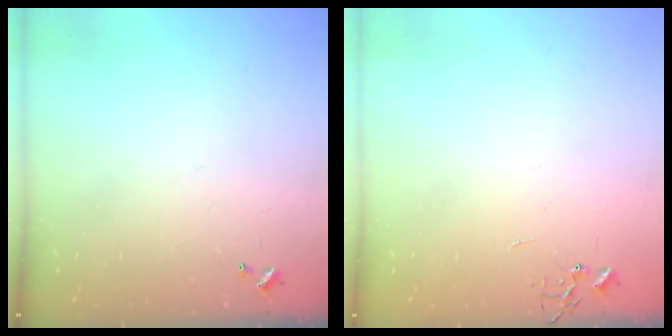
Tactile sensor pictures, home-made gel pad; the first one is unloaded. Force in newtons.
{"total": 0.0}